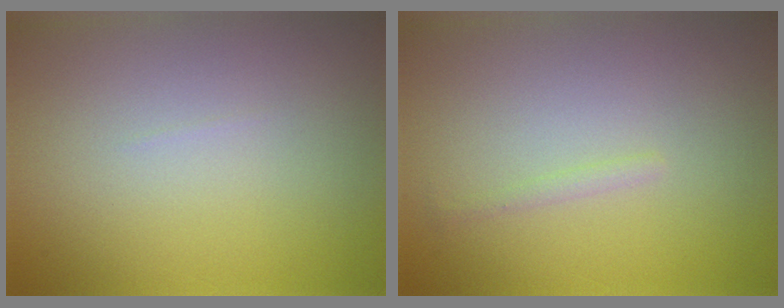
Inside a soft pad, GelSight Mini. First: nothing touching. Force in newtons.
{"total": 0.6, "press": 0.6, "slide": 0.0}